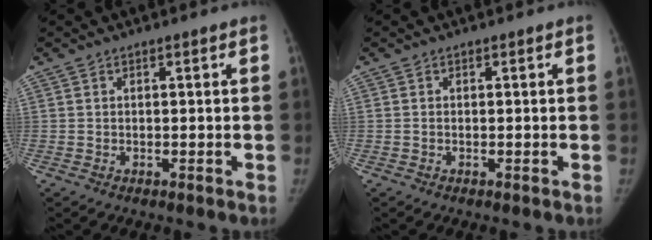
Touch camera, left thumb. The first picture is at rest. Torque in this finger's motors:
{"motor_torque": [0.12, -0.05, 0.24, -0.04, 0.06]}